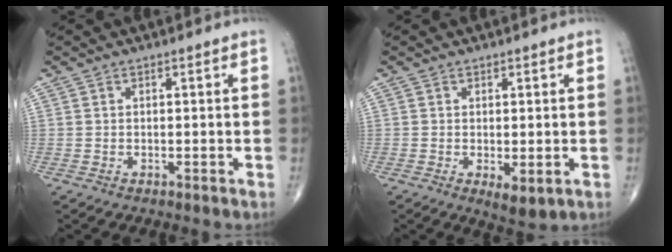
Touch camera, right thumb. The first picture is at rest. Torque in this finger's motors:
{"motor_torque": [-0.14, 0.27, 0.06, 0.01, 0.04]}